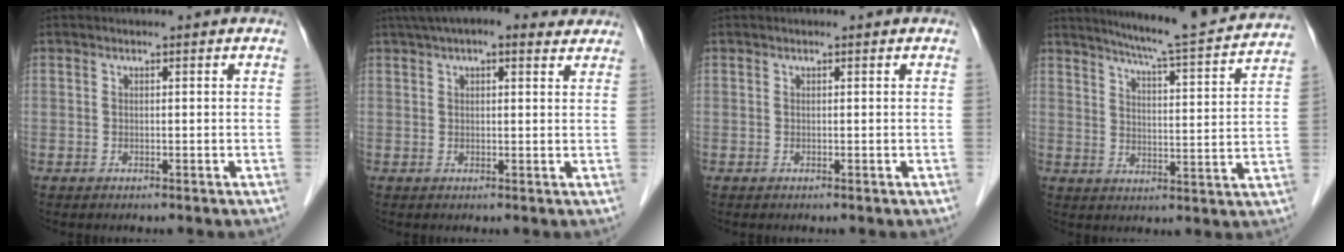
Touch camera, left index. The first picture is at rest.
{"total": 10.5, "force": [8.0, 3.2, 6.0], "torque": [-0.092, 0.049, 0.112]}
{"total": 0.0}
{"total": 16.4, "force": [15.1, -0.1, 6.4], "torque": [-0.103, -0.023, 0.193]}